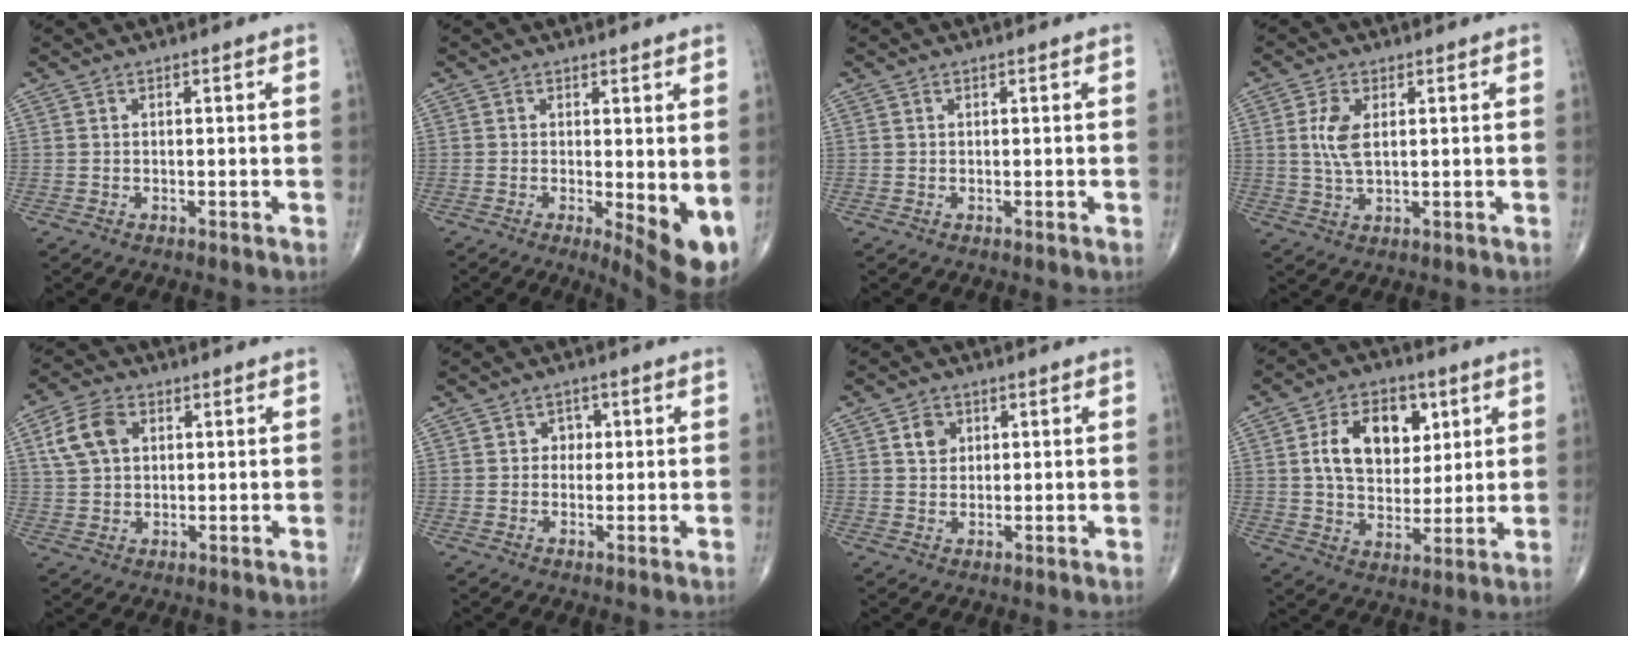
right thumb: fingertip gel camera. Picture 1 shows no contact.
{"total": 8.3, "force": [-0.7, 2.7, 7.8], "torque": [-0.103, -0.019, -0.004]}
{"total": 0.0}
{"total": 5.7, "force": [1.2, 2.8, 4.8], "torque": [-0.107, -0.004, 0.024]}
{"total": 8.1, "force": [2.5, 5.7, 5.3], "torque": [-0.093, 0.006, 0.046]}
{"total": 2.6, "force": [0.4, 2.2, 1.2], "torque": [0.004, 0.004, 0.001]}
{"total": 3.5, "force": [1.2, 2.9, 1.5], "torque": [-0.009, -0.005, 0.020]}
{"total": 14.4, "force": [4.1, 9.7, 9.8], "torque": [-0.119, -0.008, 0.072]}